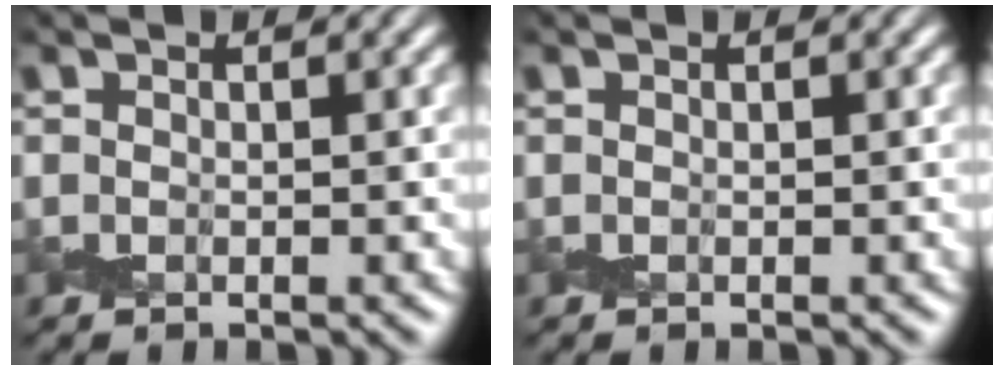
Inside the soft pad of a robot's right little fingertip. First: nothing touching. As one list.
[{"total": 0.0}]